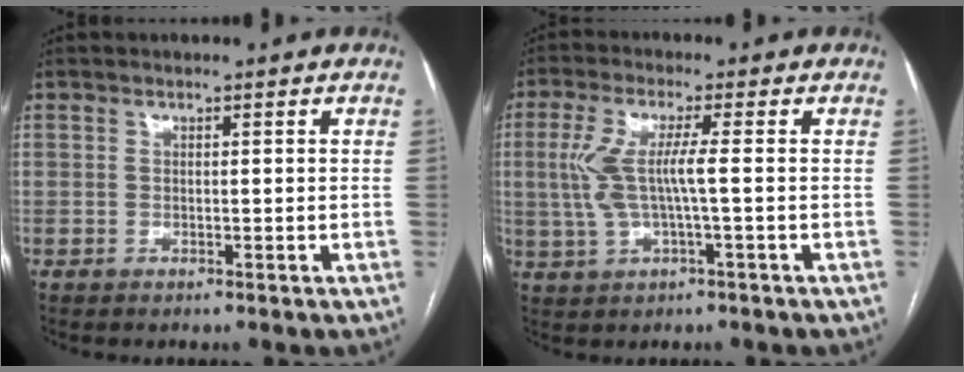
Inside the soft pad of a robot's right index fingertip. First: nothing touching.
{"total": 6.9, "force": [0.1, 0.9, 6.8], "torque": [-0.156, 0.011, 0.001]}